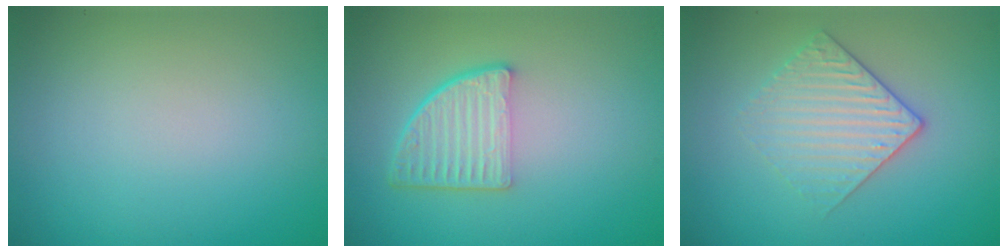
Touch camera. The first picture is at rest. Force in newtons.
{"total": 4.5, "press": 3.2, "slide": 3.2}
{"total": 3.1, "press": 2.8, "slide": 1.4}